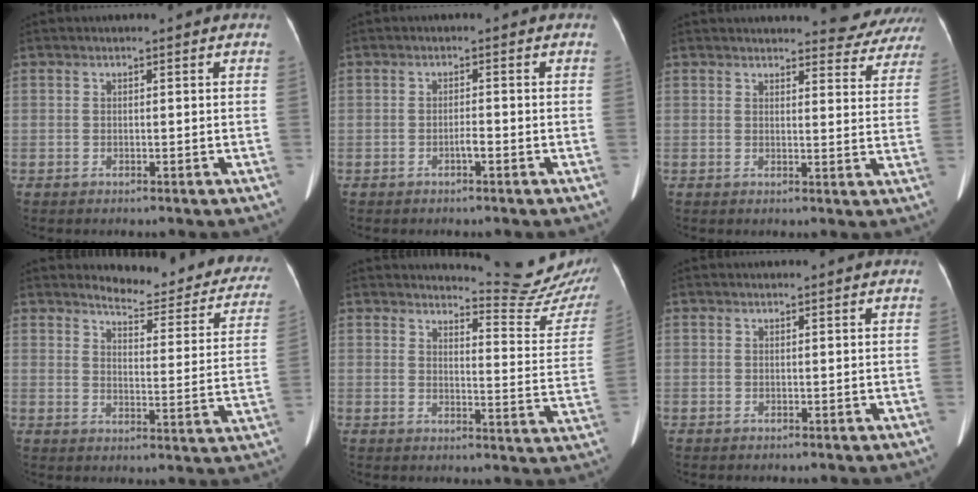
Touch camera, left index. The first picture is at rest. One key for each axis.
{"total": 1.0, "fx": -0.7, "fy": 0.0, "fz": 0.8, "tx": -0.015, "ty": 0.001, "tz": -0.012}
{"total": 13.6, "fx": 12.9, "fy": 3.3, "fz": 2.4, "tx": 0.006, "ty": -0.021, "tz": 0.121}
{"total": 16.2, "fx": 15.0, "fy": 3.7, "fz": 5.1, "tx": -0.036, "ty": -0.063, "tz": 0.156}
{"total": 13.3, "fx": 13.3, "fy": -0.7, "fz": 0.6, "tx": 0.000, "ty": -0.112, "tz": 0.140}
{"total": 1.1, "fx": 1.0, "fy": 0.4, "fz": 0.1, "tx": -0.010, "ty": 0.021, "tz": 0.012}